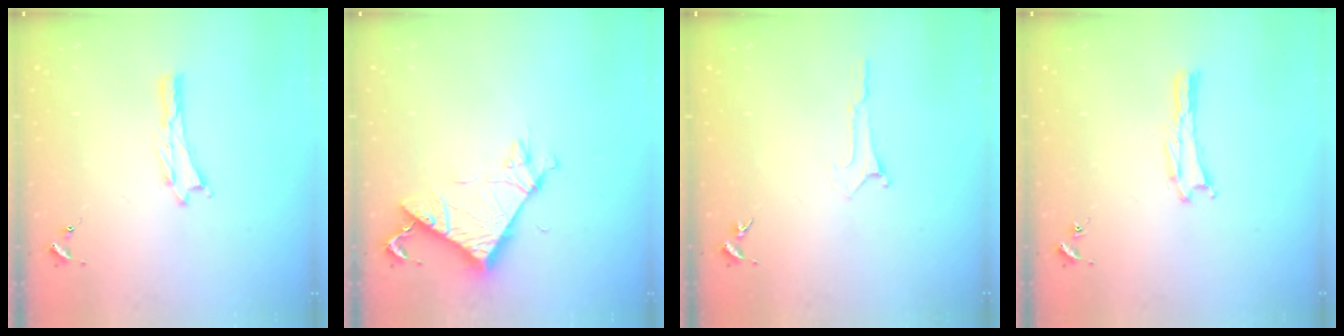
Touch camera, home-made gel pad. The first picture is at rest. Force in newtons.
{"total": 7.2, "press": 7.1, "slide": 0.4}
{"total": 0.0}
{"total": 0.0}